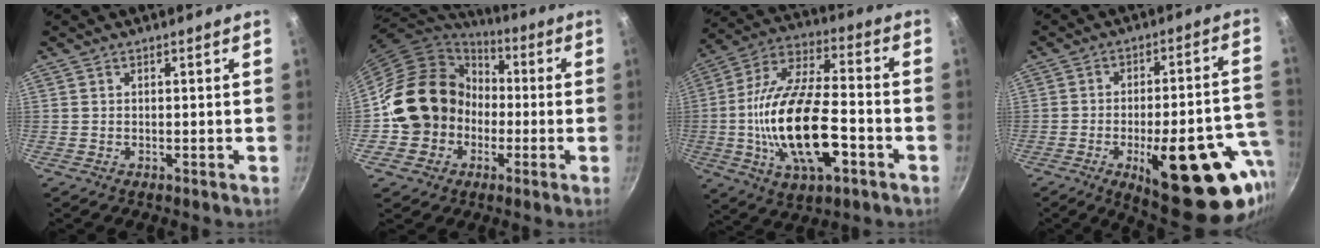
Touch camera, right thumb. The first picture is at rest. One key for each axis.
{"total": 18.2, "fx": -1.9, "fy": 16.0, "fz": 8.4, "tx": -0.123, "ty": 0.048, "tz": -0.030}
{"total": 22.2, "fx": -5.1, "fy": 10.1, "fz": 19.2, "tx": -0.355, "ty": 0.026, "tz": -0.096}
{"total": 25.7, "fx": -9.5, "fy": 10.1, "fz": 21.7, "tx": -0.239, "ty": 0.024, "tz": -0.116}